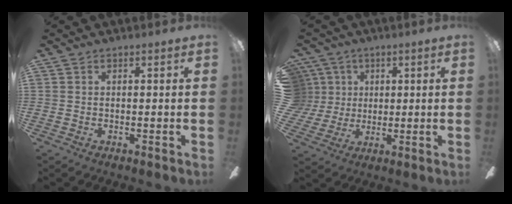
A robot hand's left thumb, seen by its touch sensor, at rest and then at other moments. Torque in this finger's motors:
{"motor_torque": [2.46, 2.55, 1.66, -1.11, 0.66]}